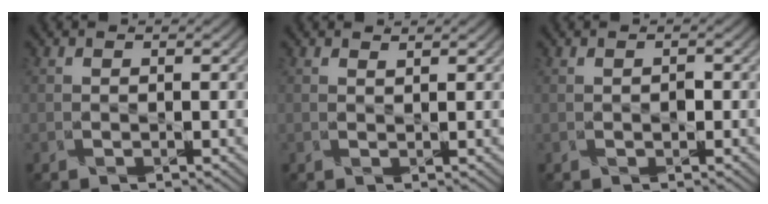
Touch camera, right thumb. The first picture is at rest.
{"total": 1.3, "force": [1.1, -0.2, -0.7], "torque": [0.016, -0.001, 0.021]}
{"total": 0.8, "force": [-0.3, 0.7, 0.0], "torque": [0.000, -0.003, -0.004]}